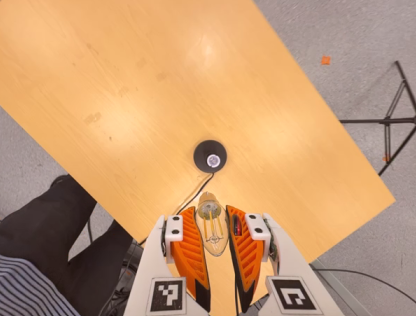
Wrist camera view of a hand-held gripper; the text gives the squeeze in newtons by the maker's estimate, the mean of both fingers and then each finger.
{"total": 22.0, "left": 27.1, "right": 16.9}